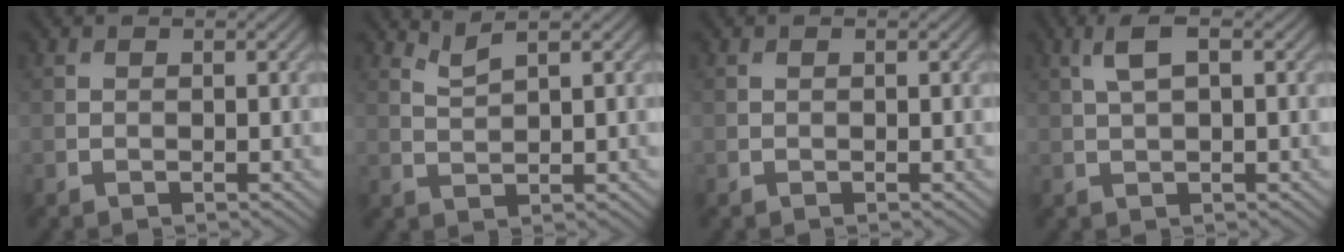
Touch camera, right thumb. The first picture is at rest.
{"total": 2.2, "force": [1.7, 0.2, 1.3], "torque": [-0.037, 0.002, 0.042]}
{"total": 0.0}
{"total": 3.5, "force": [1.2, 1.2, 3.1], "torque": [-0.075, 0.008, 0.023]}